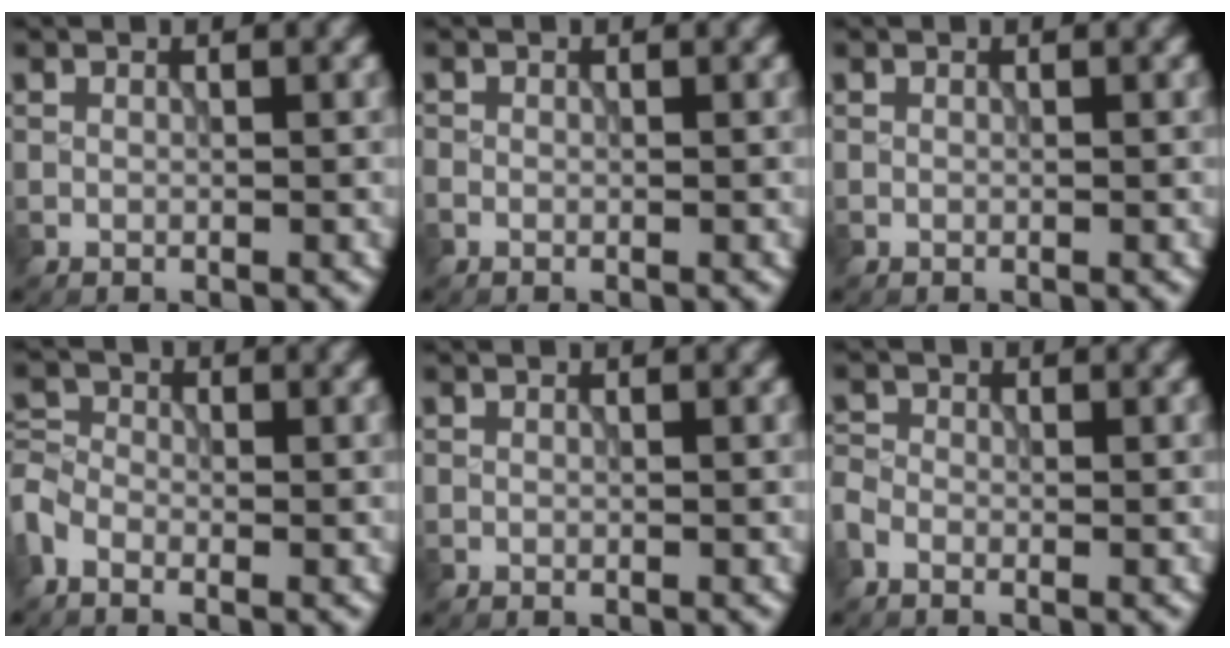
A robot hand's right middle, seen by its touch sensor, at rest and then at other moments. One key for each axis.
{"total": 0.5, "fx": -0.3, "fy": 0.4, "fz": 0.1, "tx": -0.003, "ty": -0.003, "tz": -0.008}
{"total": 0.0}
{"total": 2.7, "fx": -1.5, "fy": 1.6, "fz": 1.6, "tx": -0.039, "ty": 0.001, "tz": -0.048}
{"total": 0.0}
{"total": 1.7, "fx": -1.1, "fy": 1.0, "fz": 0.8, "tx": -0.022, "ty": 0.000, "tz": -0.035}